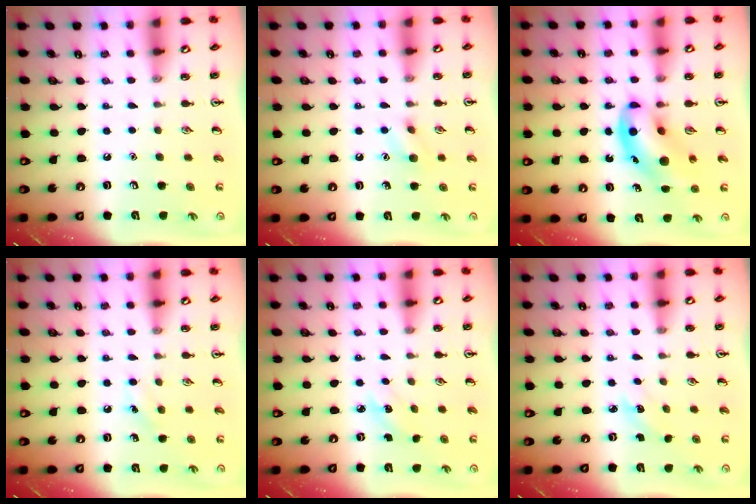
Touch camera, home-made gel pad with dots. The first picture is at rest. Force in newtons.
{"total": 6.7, "press": 6.6, "slide": 1.3}
{"total": 10.9, "press": 10.4, "slide": 3.1}
{"total": 5.3, "press": 5.1, "slide": 1.5}
{"total": 2.7, "press": 2.5, "slide": 1.0}
{"total": 2.1, "press": 2.0, "slide": 0.8}